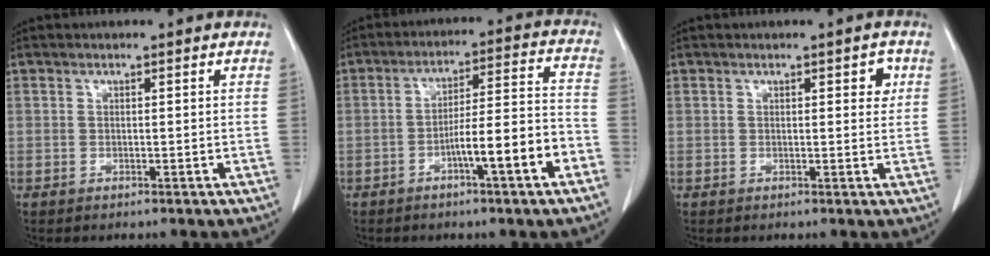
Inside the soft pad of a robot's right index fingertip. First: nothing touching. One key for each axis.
{"total": 10.6, "fx": -4.8, "fy": 0.4, "fz": 9.4, "tx": -0.145, "ty": 0.020, "tz": -0.073}
{"total": 2.1, "fx": 0.8, "fy": 0.8, "fz": 1.7, "tx": -0.016, "ty": 0.000, "tz": 0.009}